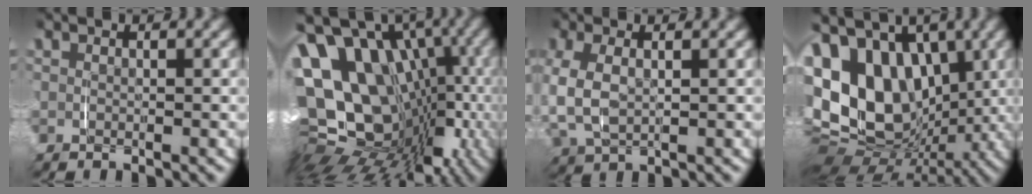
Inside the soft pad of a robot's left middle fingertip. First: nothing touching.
{"total": 25.0, "force": [-3.2, 18.5, 16.5], "torque": [-0.324, -0.072, -0.026]}
{"total": 5.3, "force": [0.4, 3.9, 3.6], "torque": [-0.111, -0.005, 0.014]}
{"total": 21.1, "force": [0.9, 16.4, 13.2], "torque": [-0.282, -0.039, 0.021]}